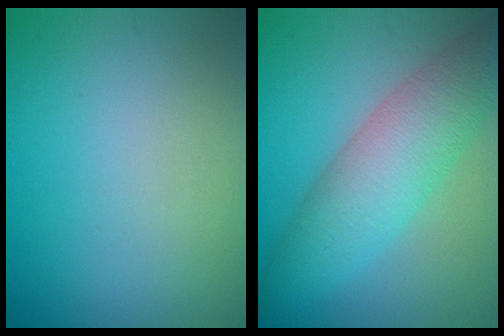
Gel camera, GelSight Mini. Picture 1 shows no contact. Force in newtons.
{"total": 7.1, "press": 7.0, "slide": 0.3}